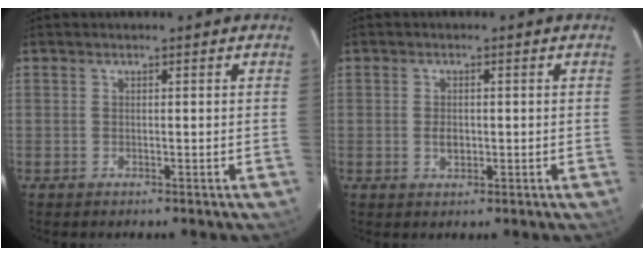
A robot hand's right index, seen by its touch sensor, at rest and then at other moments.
{"total": 2.3, "force": [-0.3, 1.5, 1.7], "torque": [-0.030, 0.000, -0.004]}